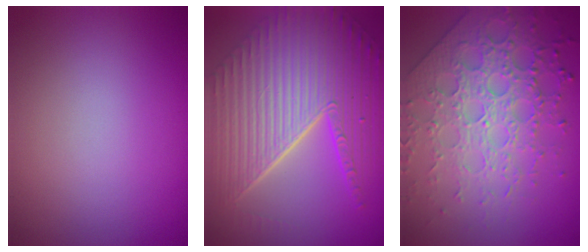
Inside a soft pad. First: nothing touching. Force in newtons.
{"total": 11.2, "press": 7.4, "slide": 8.5}
{"total": 6.4, "press": 5.3, "slide": 3.6}